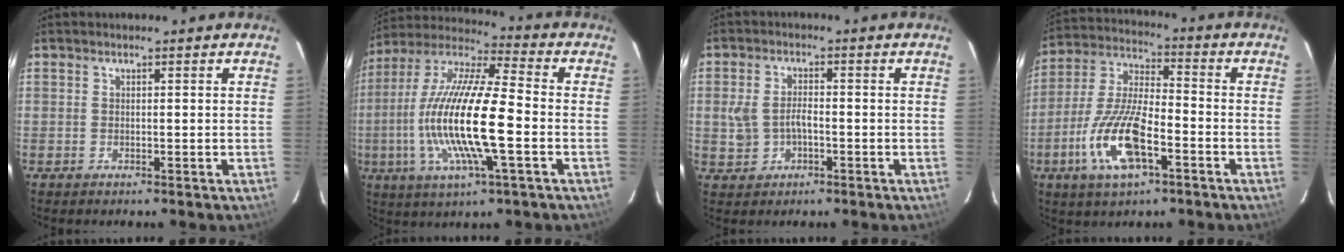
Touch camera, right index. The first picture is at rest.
{"total": 19.8, "force": [-3.8, 3.8, 19.1], "torque": [-0.374, -0.011, -0.079]}
{"total": 5.0, "force": [-0.9, 3.3, 3.6], "torque": [-0.079, 0.007, -0.011]}
{"total": 15.1, "force": [-6.2, 5.3, 12.7], "torque": [-0.276, -0.009, -0.120]}